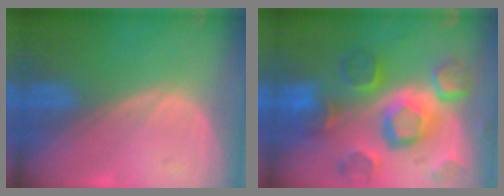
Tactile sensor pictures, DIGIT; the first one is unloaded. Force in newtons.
{"total": 12.1, "press": 10.5, "slide": 5.9}